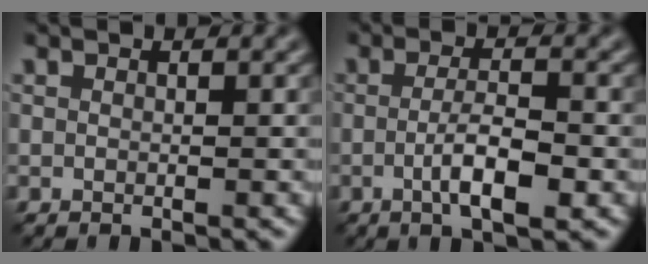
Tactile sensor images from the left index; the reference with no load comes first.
{"total": 4.1, "force": [-1.0, 1.0, 3.9], "torque": [-0.068, -0.002, -0.019]}